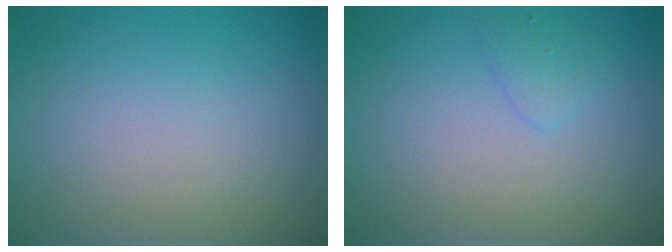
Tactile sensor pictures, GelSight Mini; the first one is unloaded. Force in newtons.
{"total": 1.2, "press": 1.2, "slide": 0.0}